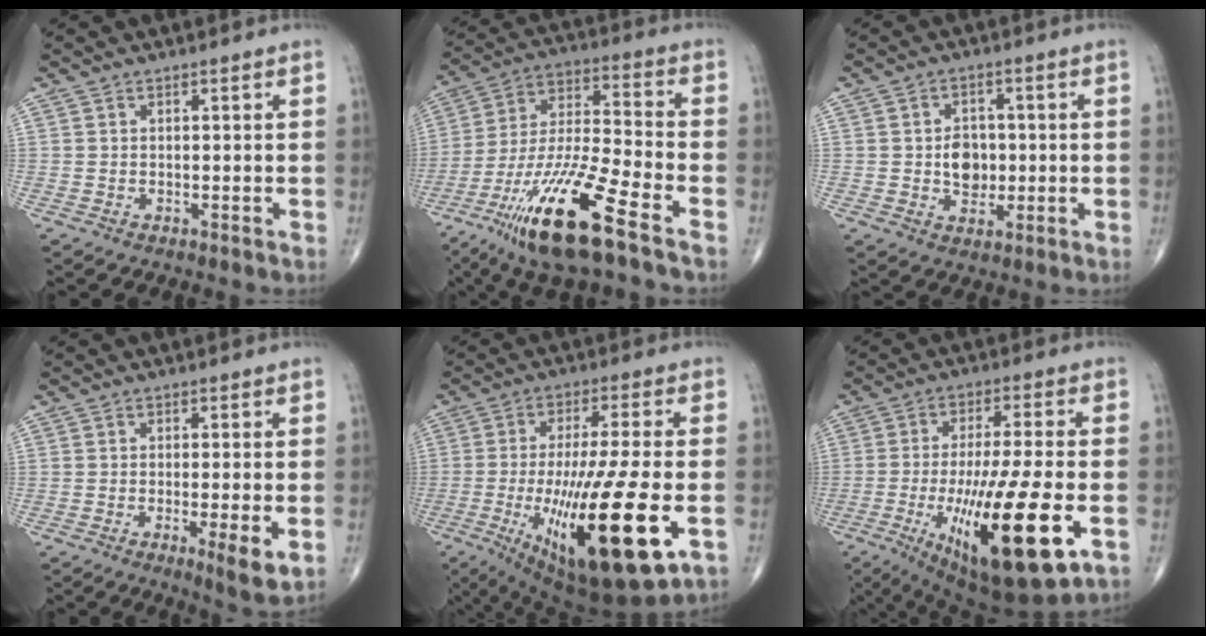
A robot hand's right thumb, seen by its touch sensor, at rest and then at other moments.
{"total": 20.4, "force": [-11.8, 3.6, 16.2], "torque": [-0.352, 0.033, -0.218]}
{"total": 5.9, "force": [-0.2, 4.6, 3.8], "torque": [-0.034, 0.003, -0.001]}
{"total": 5.7, "force": [-1.4, 0.8, 5.5], "torque": [-0.087, -0.016, -0.025]}
{"total": 24.3, "force": [-6.1, 6.0, 22.7], "torque": [-0.402, -0.024, -0.080]}
{"total": 22.9, "force": [-6.5, 5.8, 21.2], "torque": [-0.367, -0.015, -0.088]}